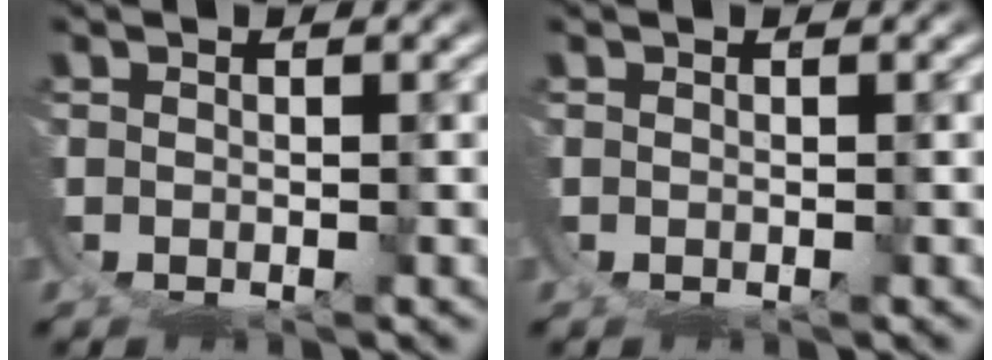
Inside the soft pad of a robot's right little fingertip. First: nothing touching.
{"total": 0.0}